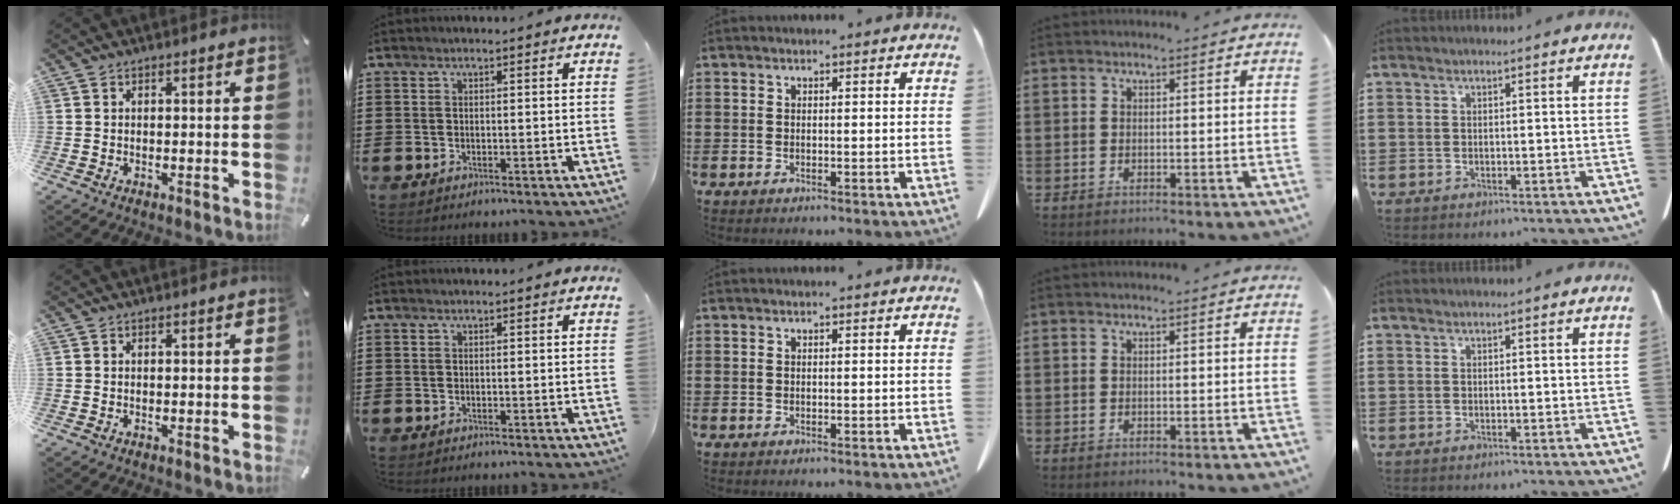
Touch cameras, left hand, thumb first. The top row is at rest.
{}